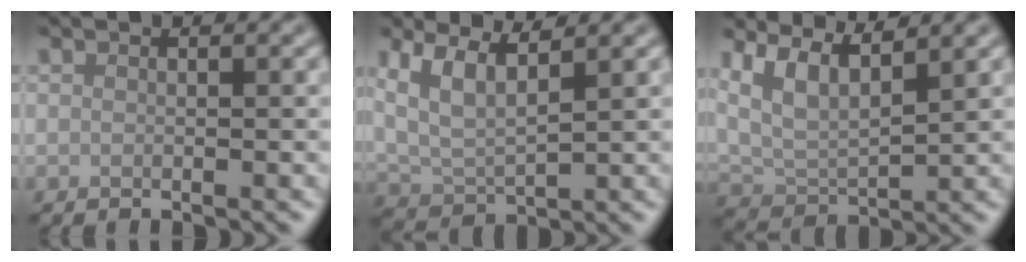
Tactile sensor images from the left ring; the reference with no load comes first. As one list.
[{"total": 5.3, "force": [3.1, 2.0, 3.8], "torque": [-0.081, 0.005, 0.059]}, {"total": 6.1, "force": [3.9, 2.3, 4.0], "torque": [-0.079, 0.001, 0.076]}]